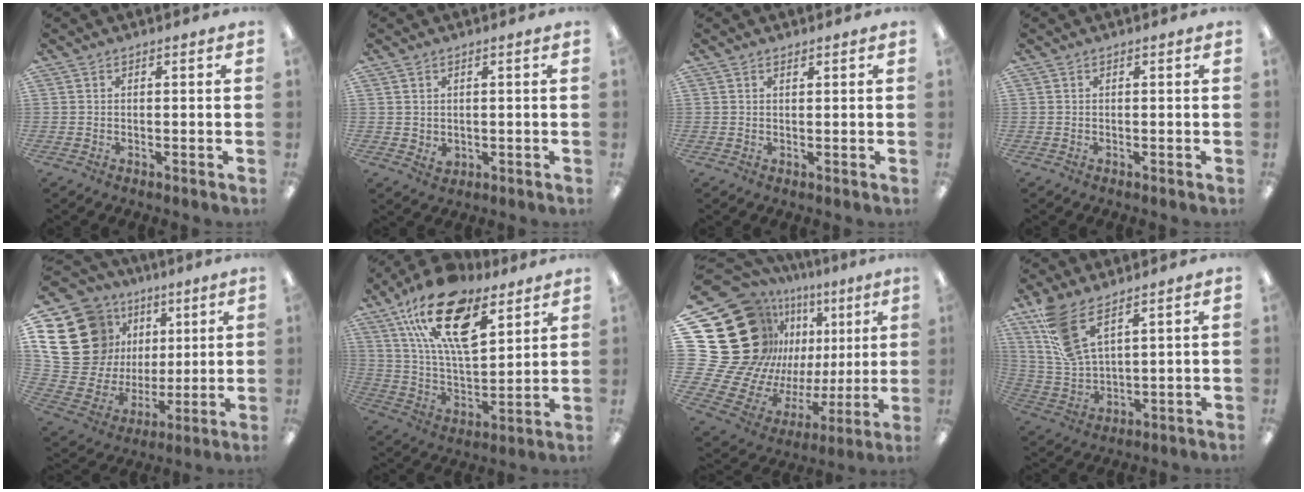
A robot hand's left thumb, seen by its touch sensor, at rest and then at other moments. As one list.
[{"total": 1.8, "force": [0.7, 1.6, 0.6], "torque": [-0.014, 0.002, 0.013]}, {"total": 0.7, "force": [0.7, 0.2, 0.2], "torque": [-0.004, 0.000, 0.013]}, {"total": 0.0}, {"total": 23.1, "force": [8.3, 18.8, 10.6], "torque": [-0.215, -0.049, 0.183]}, {"total": 22.2, "force": [12.9, 9.8, 15.2], "torque": [-0.265, -0.059, 0.226]}, {"total": 30.8, "force": [10.4, 22.5, 18.2], "torque": [-0.352, -0.108, 0.261]}, {"total": 10.8, "force": [7.3, 3.8, 7.0], "torque": [-0.150, -0.027, 0.142]}]